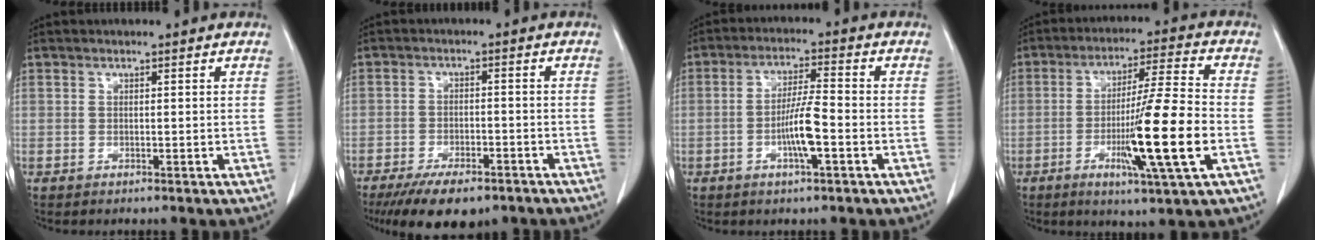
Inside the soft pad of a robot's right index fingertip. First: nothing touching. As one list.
[{"total": 10.5, "force": [-7.6, 3.9, 6.0], "torque": [-0.089, -0.009, -0.115]}, {"total": 6.6, "force": [-2.0, 0.4, 6.3], "torque": [-0.125, 0.002, -0.037]}, {"total": 14.2, "force": [-3.7, -0.6, 13.7], "torque": [-0.240, -0.016, -0.067]}]